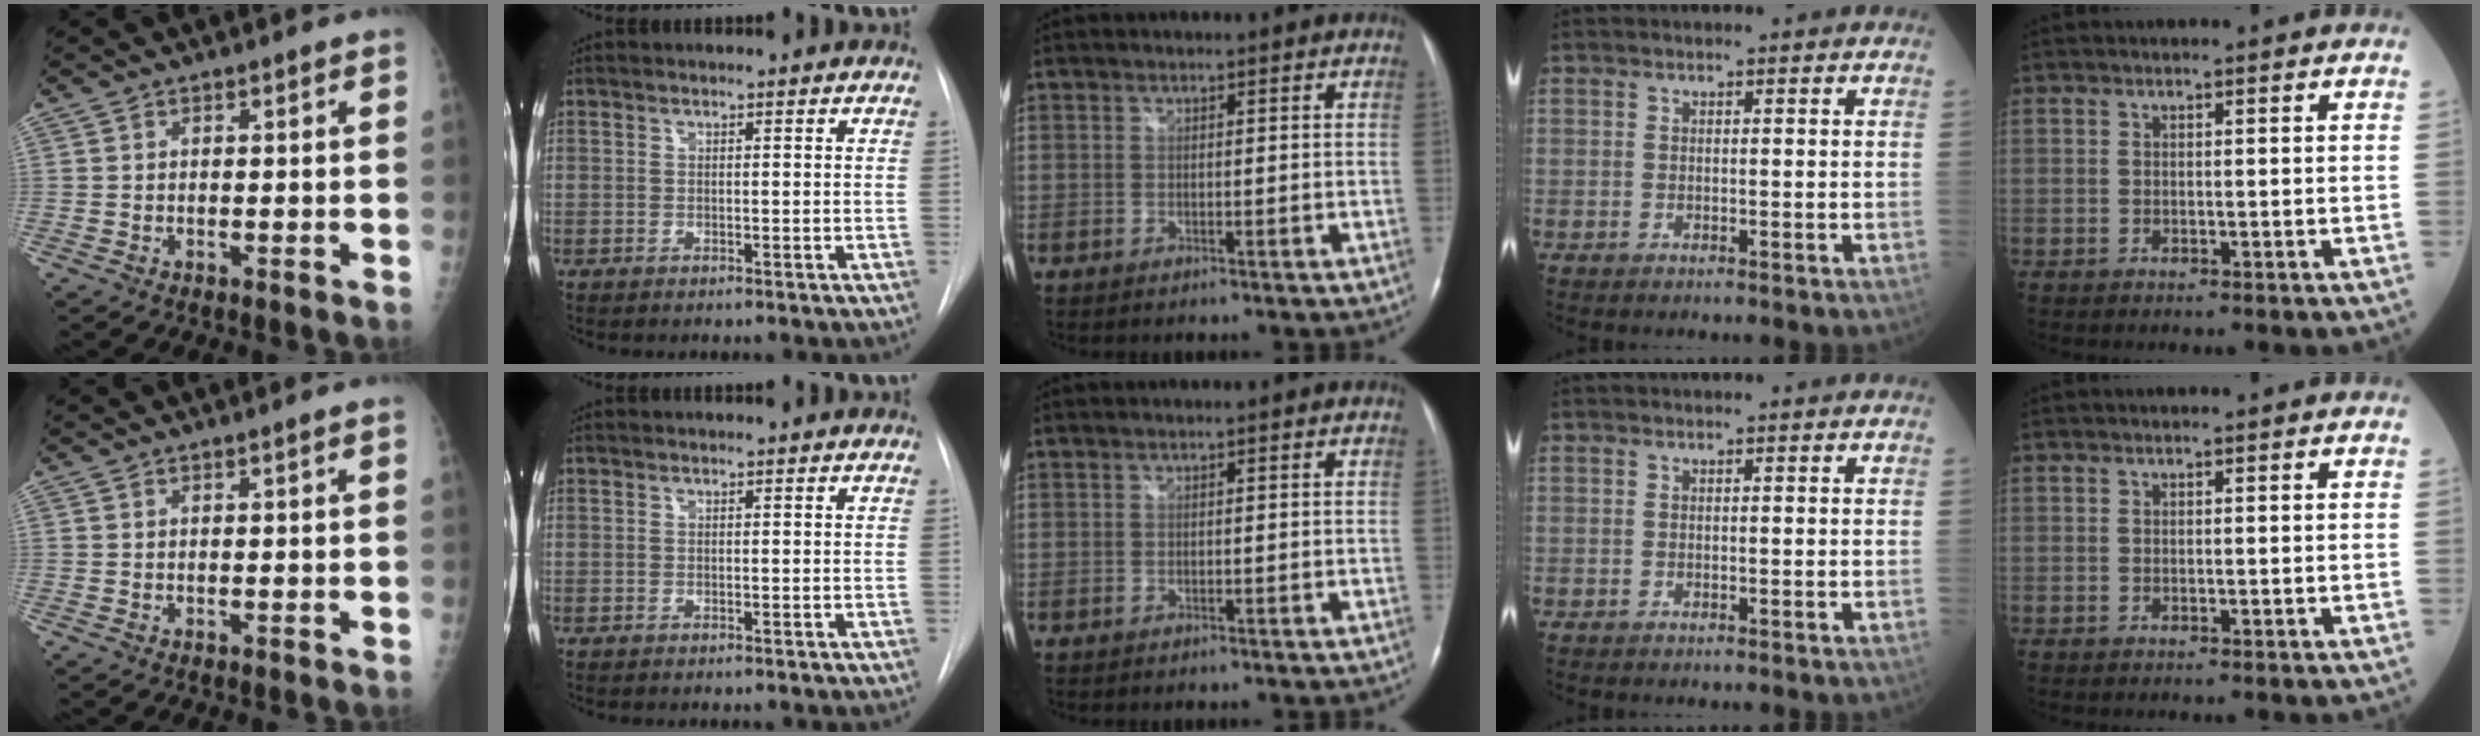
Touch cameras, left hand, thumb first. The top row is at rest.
{}